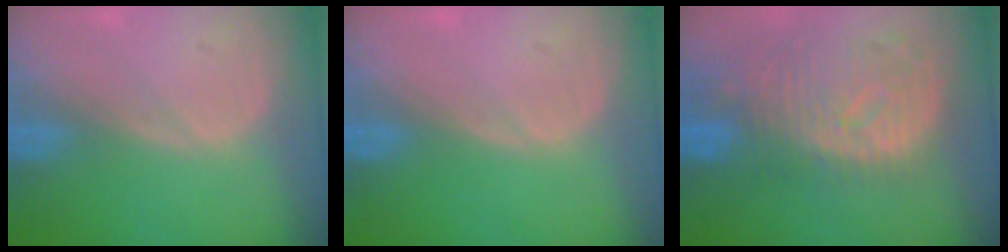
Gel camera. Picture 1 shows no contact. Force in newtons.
{"total": 0.0}
{"total": 11.4, "press": 10.0, "slide": 5.5}